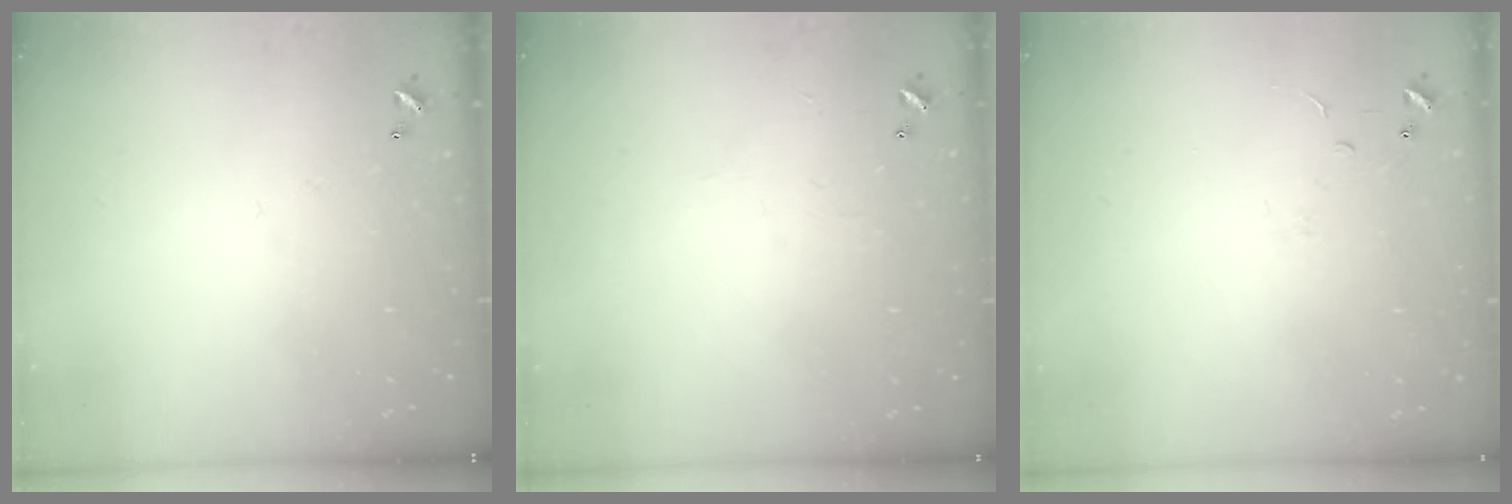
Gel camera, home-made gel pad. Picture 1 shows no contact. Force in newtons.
{"total": 2.2, "press": 2.2, "slide": 0.4}
{"total": 6.5, "press": 6.5, "slide": 0.6}